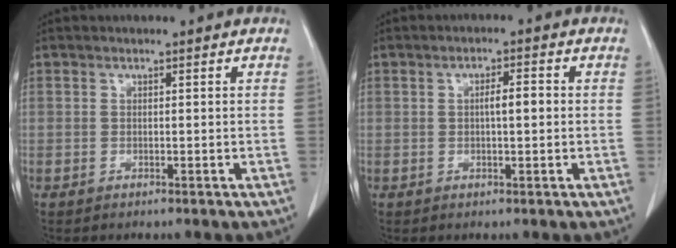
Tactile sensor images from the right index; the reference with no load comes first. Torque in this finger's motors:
{"motor_torque": [0.49, -0.13, 0.24, 0.06]}